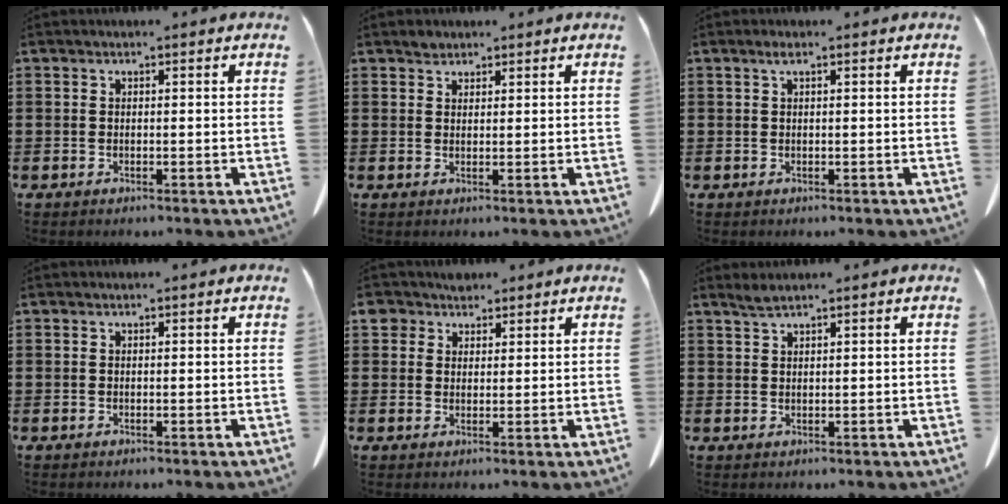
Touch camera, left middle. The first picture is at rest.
{"total": 1.3, "force": [1.1, 0.6, 0.0], "torque": [-0.003, 0.002, 0.022]}
{"total": 0.9, "force": [0.4, 0.1, 0.8], "torque": [-0.018, 0.002, 0.007]}
{"total": 0.0}
{"total": 3.5, "force": [2.5, 2.4, 0.6], "torque": [-0.017, 0.009, 0.045]}
{"total": 1.6, "force": [1.3, 0.1, 0.9], "torque": [-0.020, -0.001, 0.024]}